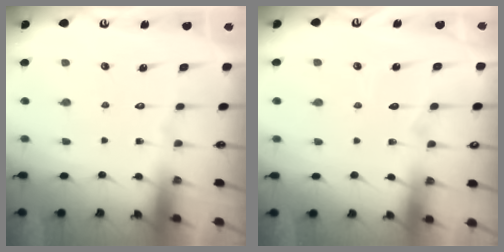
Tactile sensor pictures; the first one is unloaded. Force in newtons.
{"total": 4.7, "press": 4.6, "slide": 0.4}